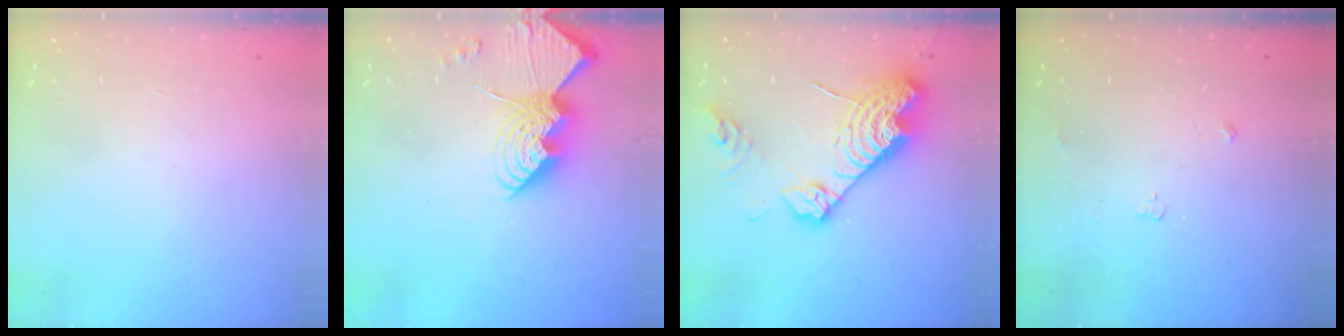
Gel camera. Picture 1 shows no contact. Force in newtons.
{"total": 15.8, "press": 15.8, "slide": 1.3}
{"total": 18.8, "press": 18.7, "slide": 1.7}
{"total": 2.8, "press": 2.8, "slide": 0.5}